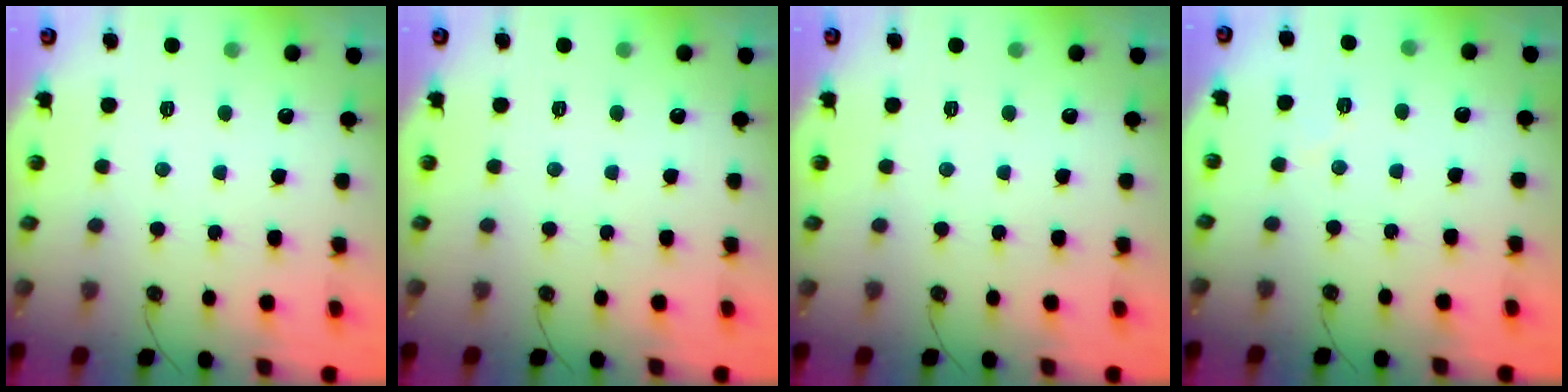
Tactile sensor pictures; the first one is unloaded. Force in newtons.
{"total": 0.0}
{"total": 0.0}
{"total": 3.0, "press": 2.8, "slide": 1.0}